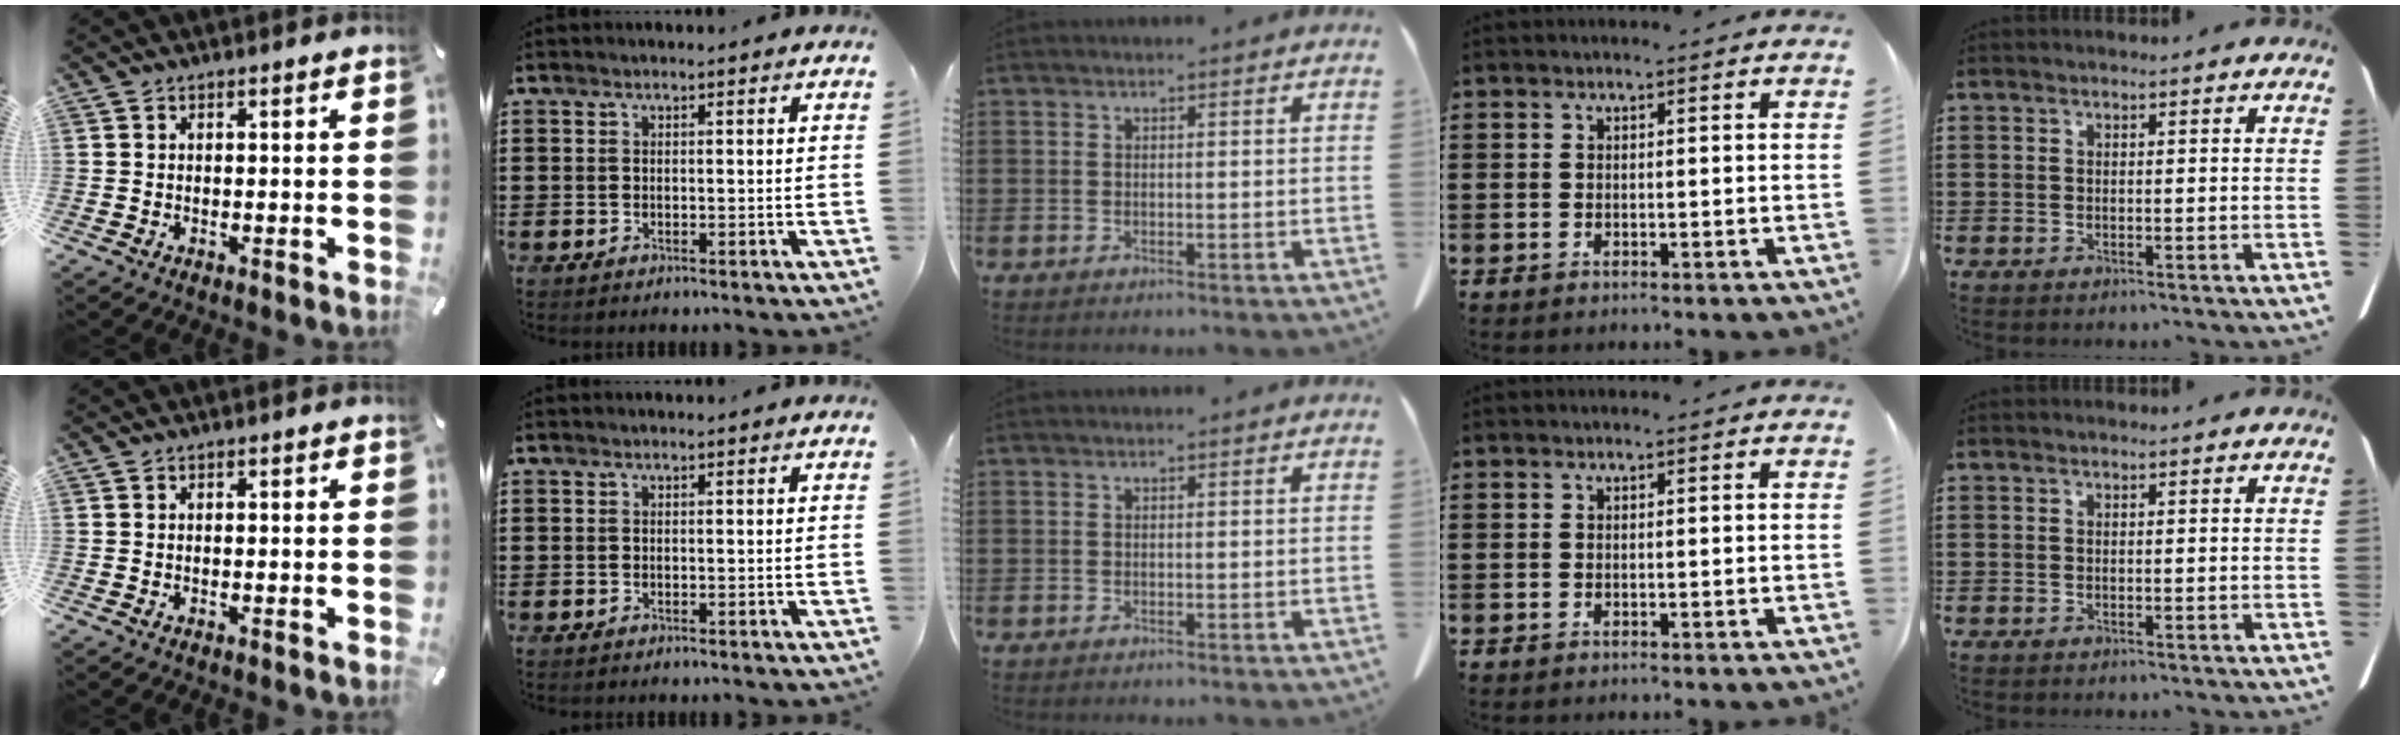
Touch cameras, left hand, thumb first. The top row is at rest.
{}